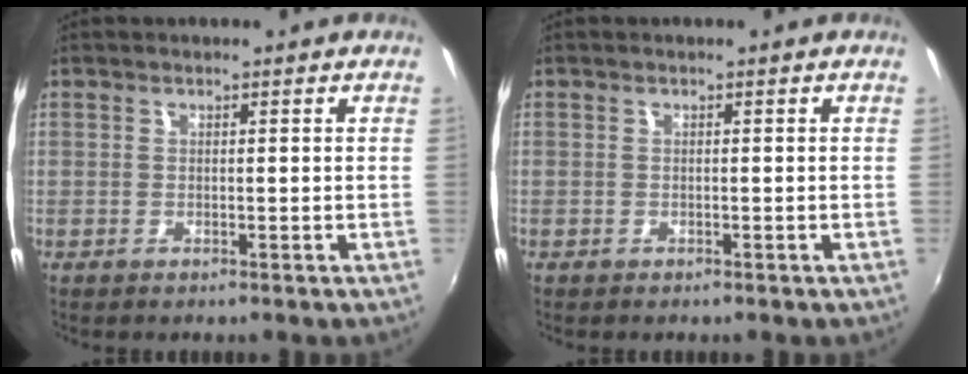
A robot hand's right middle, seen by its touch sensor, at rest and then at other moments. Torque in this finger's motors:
{"motor_torque": [0.04, -0.03, -0.23, -0.16]}